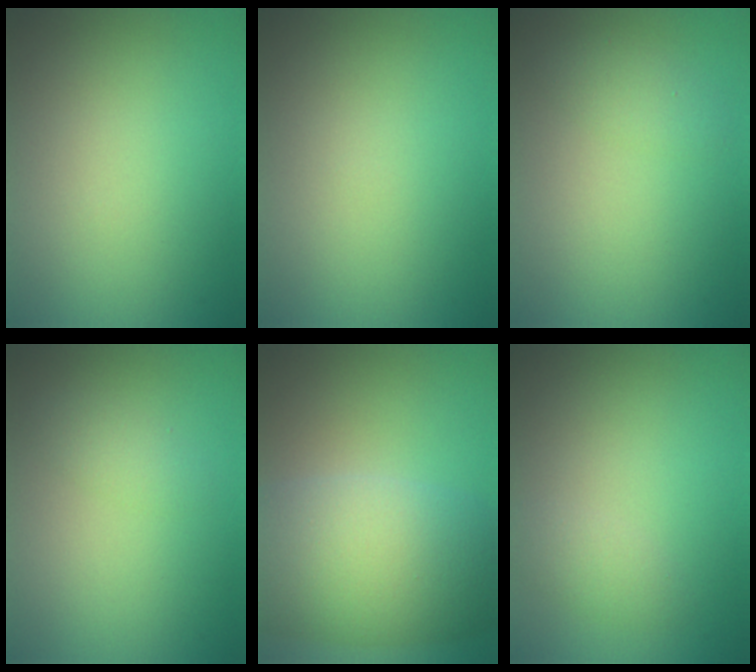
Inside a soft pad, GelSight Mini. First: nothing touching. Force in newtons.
{"total": 0.0}
{"total": 1.5, "press": 1.5, "slide": 0.1}
{"total": 1.3, "press": 1.3, "slide": 0.1}
{"total": 10.4, "press": 10.3, "slide": 0.4}
{"total": 1.2, "press": 1.2, "slide": 0.0}